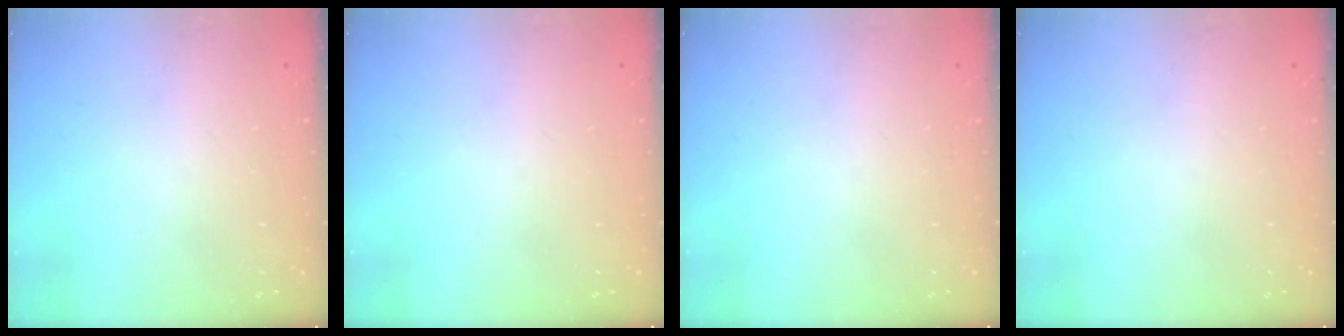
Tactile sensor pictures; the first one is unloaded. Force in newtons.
{"total": 0.0}
{"total": 0.0}
{"total": 0.0}